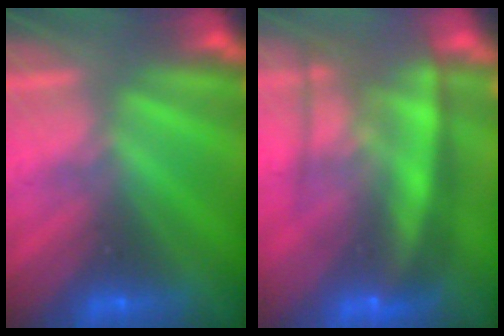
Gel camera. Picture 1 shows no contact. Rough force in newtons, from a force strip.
{"total": 5.5}